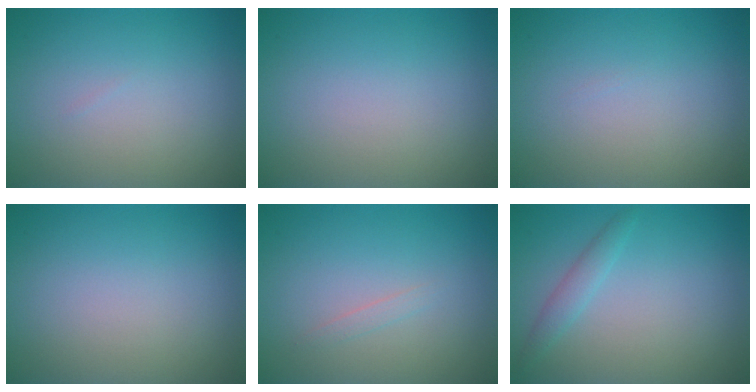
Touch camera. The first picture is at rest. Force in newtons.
{"total": 0.0}
{"total": 0.0}
{"total": 0.0}
{"total": 0.6, "press": 0.6, "slide": 0.0}
{"total": 1.5, "press": 1.5, "slide": 0.0}